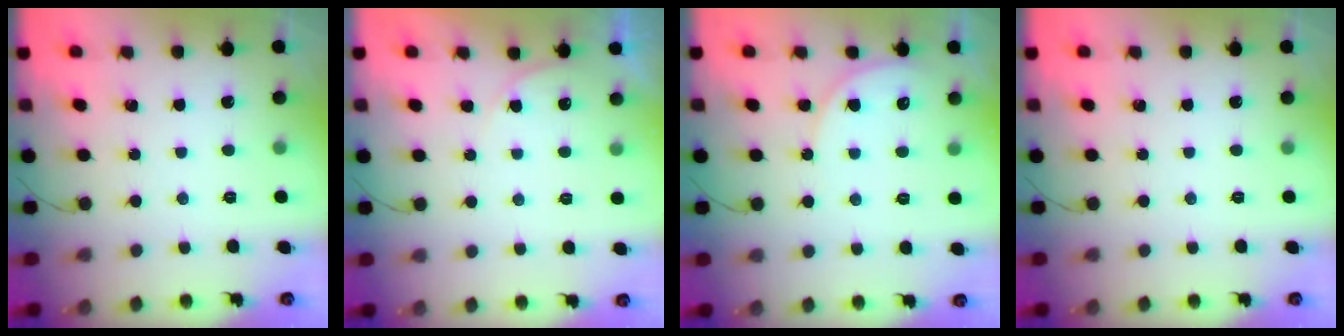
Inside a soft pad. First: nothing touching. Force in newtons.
{"total": 3.8, "press": 3.8, "slide": 0.3}
{"total": 5.9, "press": 5.9, "slide": 0.7}
{"total": 0.0}